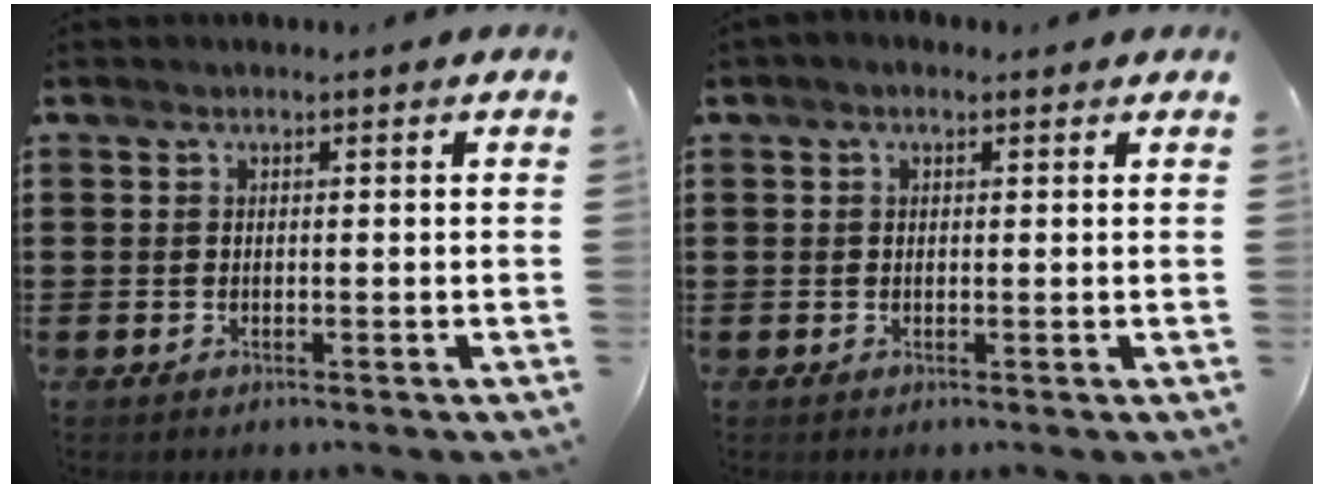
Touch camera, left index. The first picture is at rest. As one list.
[{"total": 1.0, "force": [0.3, 0.7, 0.7], "torque": [-0.014, 0.007, 0.005]}]